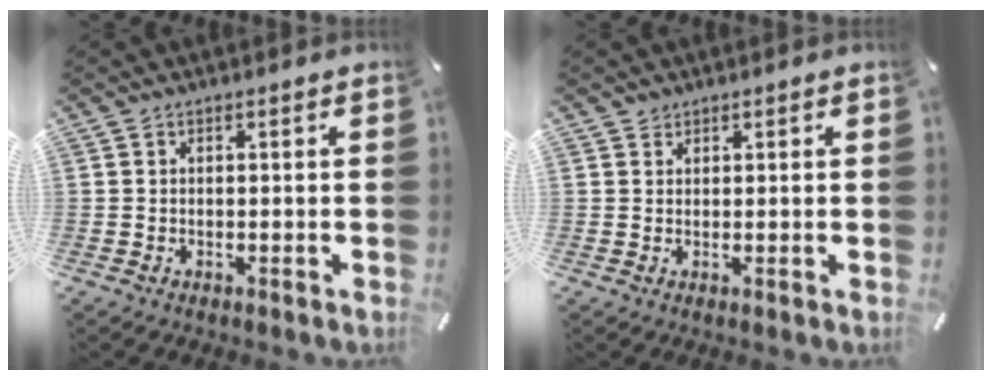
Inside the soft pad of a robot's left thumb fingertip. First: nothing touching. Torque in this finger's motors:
{"motor_torque": [-0.18, -0.09, -0.05, -0.09, 0.00]}